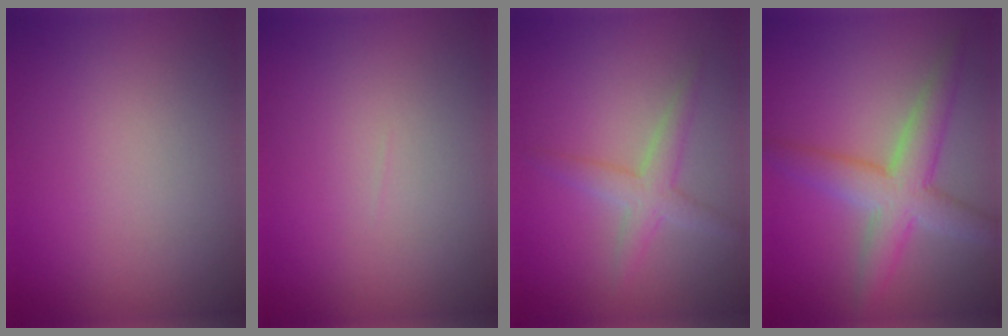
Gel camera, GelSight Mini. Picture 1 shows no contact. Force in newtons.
{"total": 0.0}
{"total": 2.5, "press": 2.5, "slide": 0.1}
{"total": 5.0, "press": 5.0, "slide": 0.3}